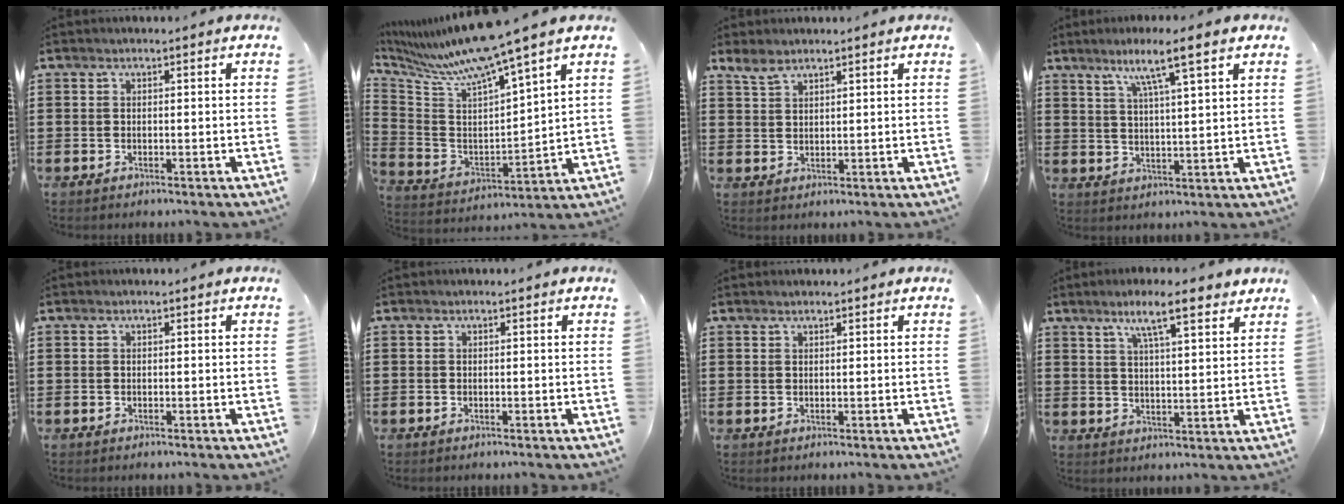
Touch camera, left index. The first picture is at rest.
{"total": 8.9, "force": [7.4, -1.1, 4.9], "torque": [-0.127, -0.059, 0.114]}
{"total": 3.3, "force": [2.4, 1.4, 1.6], "torque": [-0.038, 0.004, 0.046]}
{"total": 7.2, "force": [4.7, -0.2, 5.4], "torque": [-0.112, -0.009, 0.075]}
{"total": 0.0}
{"total": 0.0}
{"total": 0.8, "force": [0.7, 0.1, 0.2], "torque": [-0.005, 0.000, 0.014]}
{"total": 7.7, "force": [5.5, 1.2, 5.2], "torque": [-0.091, -0.012, 0.091]}